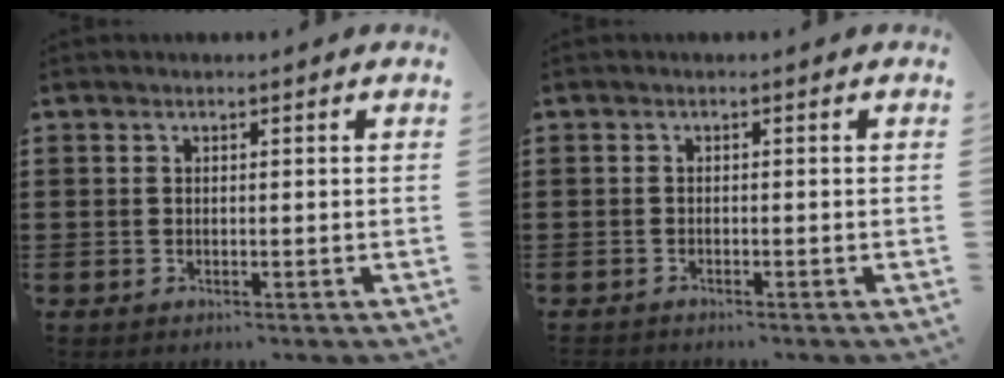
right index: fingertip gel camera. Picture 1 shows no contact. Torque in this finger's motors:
{"motor_torque": [-1.48, 0.66, -1.05, -0.10]}